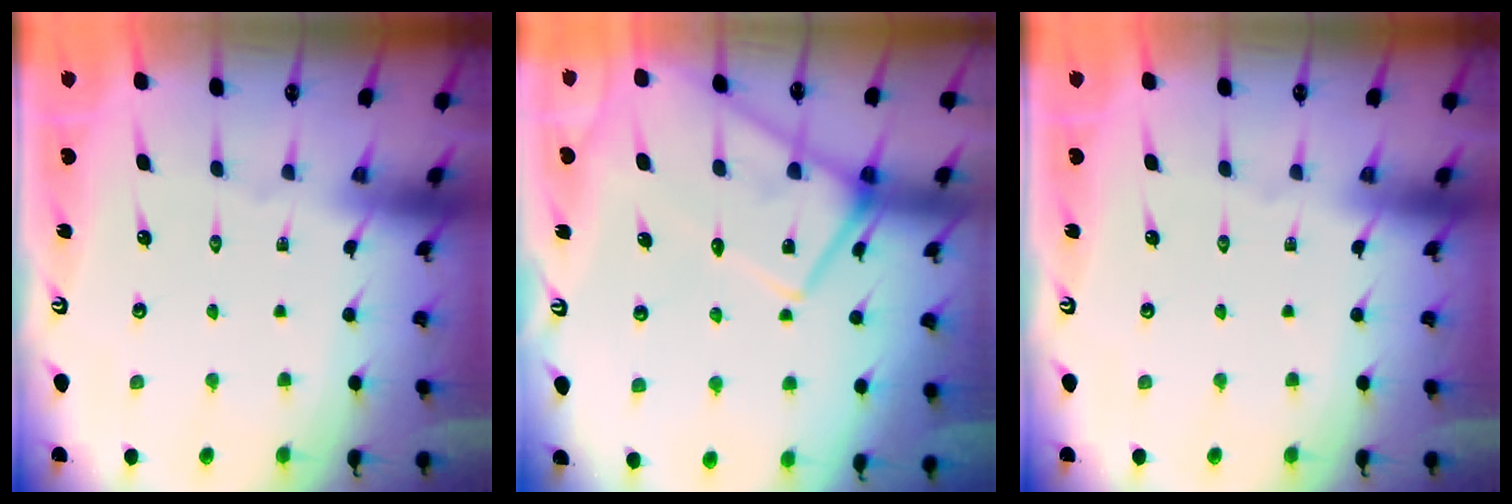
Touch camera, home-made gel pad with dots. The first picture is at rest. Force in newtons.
{"total": 13.4, "press": 13.3, "slide": 1.2}
{"total": 0.0}